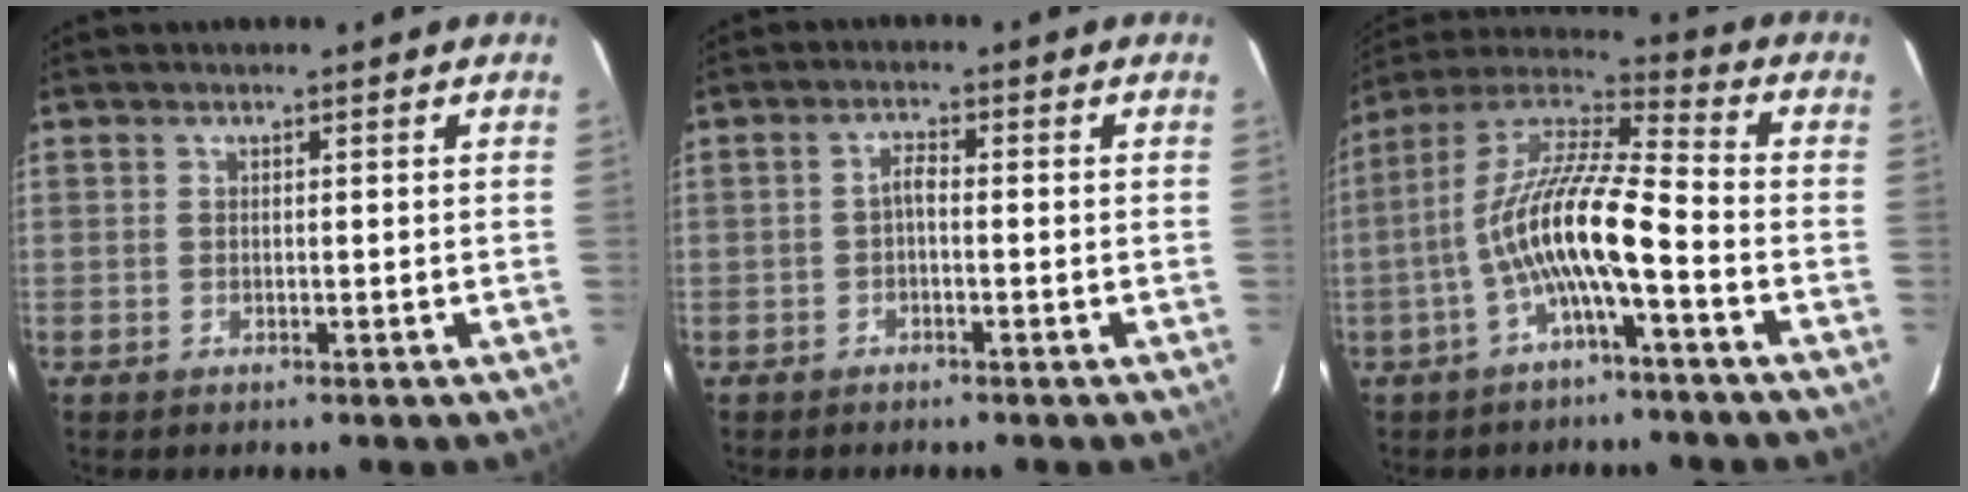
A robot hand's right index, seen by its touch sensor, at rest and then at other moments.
{"total": 1.7, "force": [-0.8, 0.5, 1.4], "torque": [-0.029, 0.008, -0.016]}
{"total": 13.4, "force": [-4.4, 1.8, 12.5], "torque": [-0.242, 0.010, -0.089]}